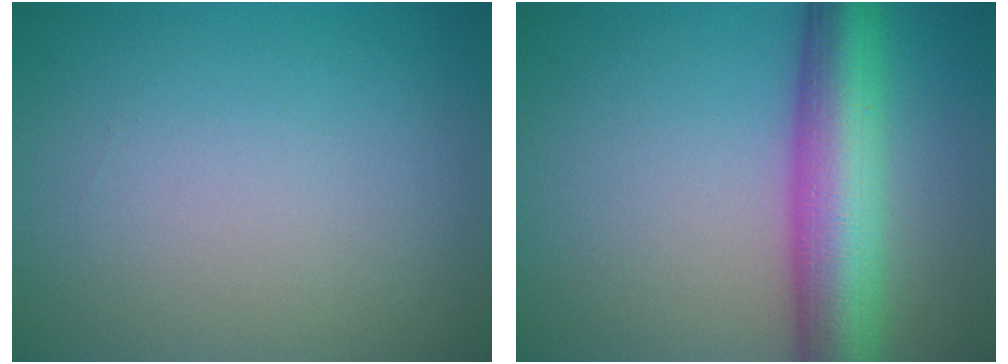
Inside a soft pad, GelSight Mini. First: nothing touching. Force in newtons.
{"total": 9.1, "press": 9.1, "slide": 0.1}